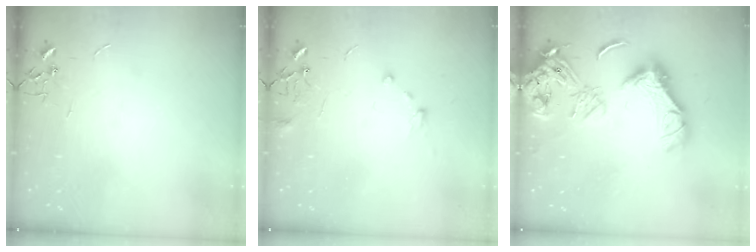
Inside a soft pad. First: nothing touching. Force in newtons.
{"total": 8.3, "press": 8.2, "slide": 0.5}
{"total": 21.2, "press": 21.0, "slide": 2.3}